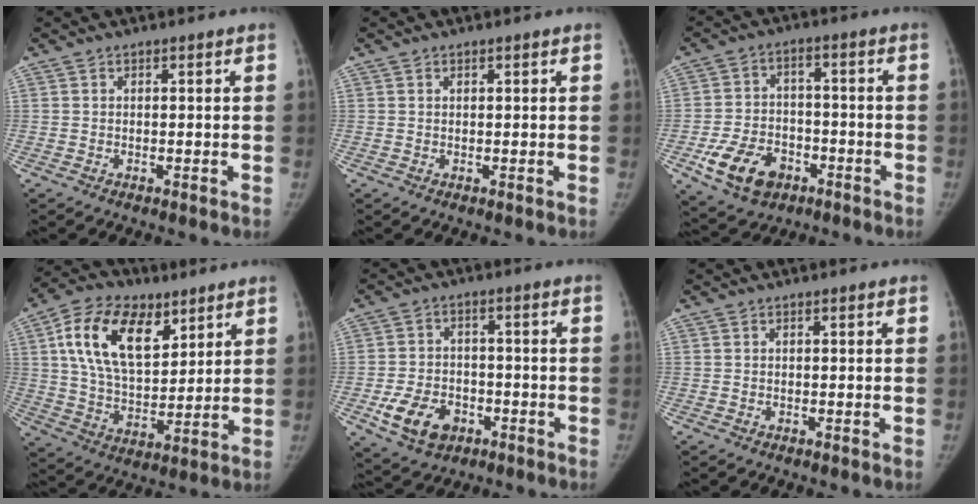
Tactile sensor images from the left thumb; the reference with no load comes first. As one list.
[{"total": 0.0}, {"total": 11.9, "force": [-5.6, 8.2, 6.5], "torque": [-0.097, 0.027, -0.090]}, {"total": 18.2, "force": [7.9, 10.5, 12.6], "torque": [-0.194, -0.024, 0.143]}, {"total": 9.6, "force": [-4.1, 6.8, 5.2], "torque": [-0.076, 0.020, -0.064]}, {"total": 0.0}]